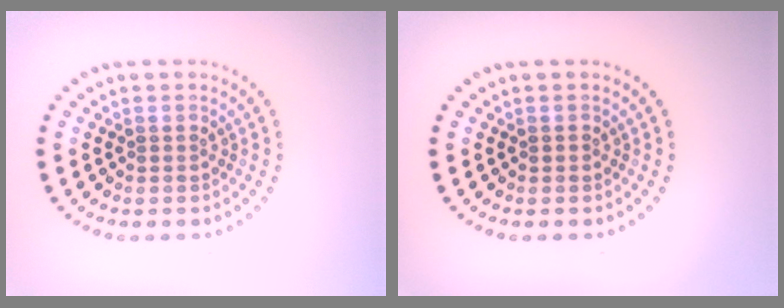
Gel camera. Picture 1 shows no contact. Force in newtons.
{"total": 0.6, "press": 0.6, "slide": 0.1}